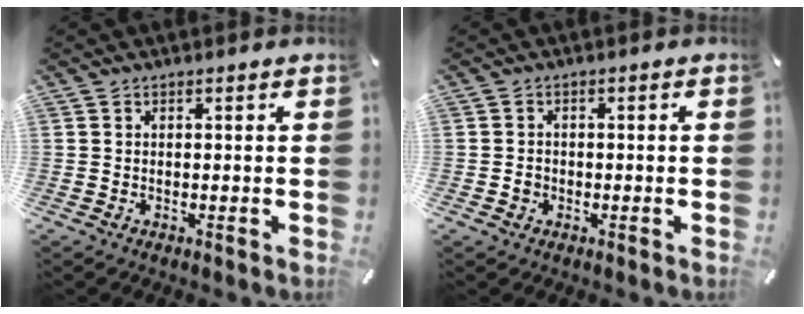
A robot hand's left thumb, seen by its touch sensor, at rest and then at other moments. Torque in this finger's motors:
{"motor_torque": [-0.23, 0.23, 0.01, -0.02, -0.02]}